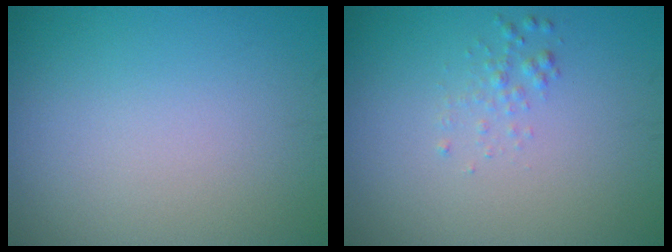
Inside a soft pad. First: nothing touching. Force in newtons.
{"total": 1.0, "press": 1.0, "slide": 0.0}